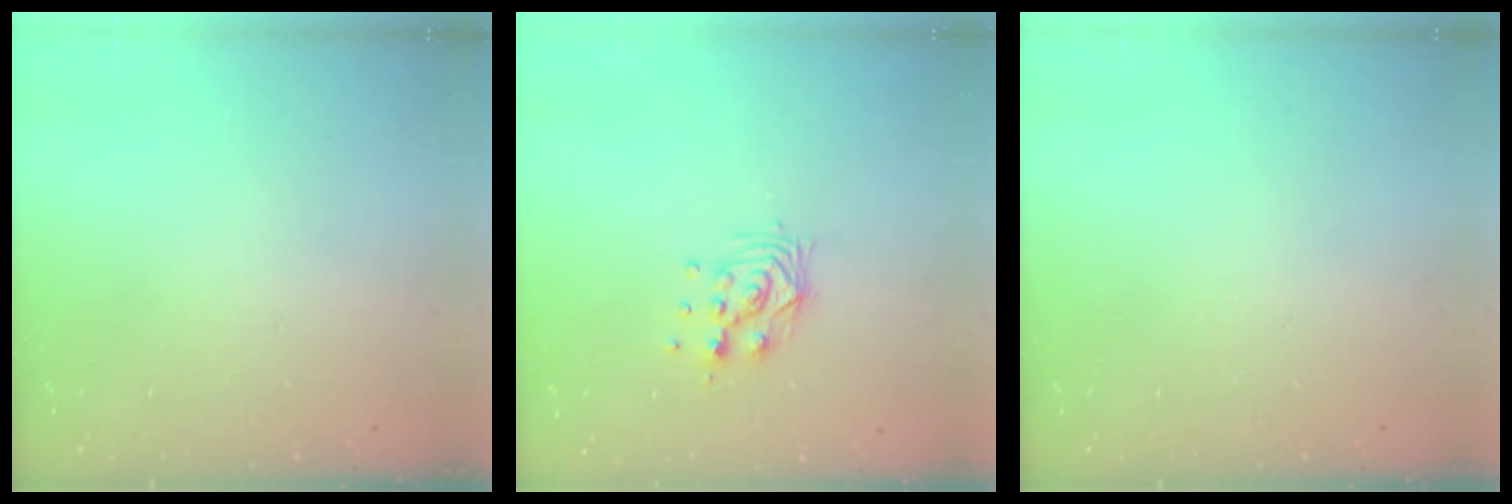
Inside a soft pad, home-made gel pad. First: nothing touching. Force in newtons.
{"total": 9.5, "press": 9.5, "slide": 0.7}
{"total": 0.0}